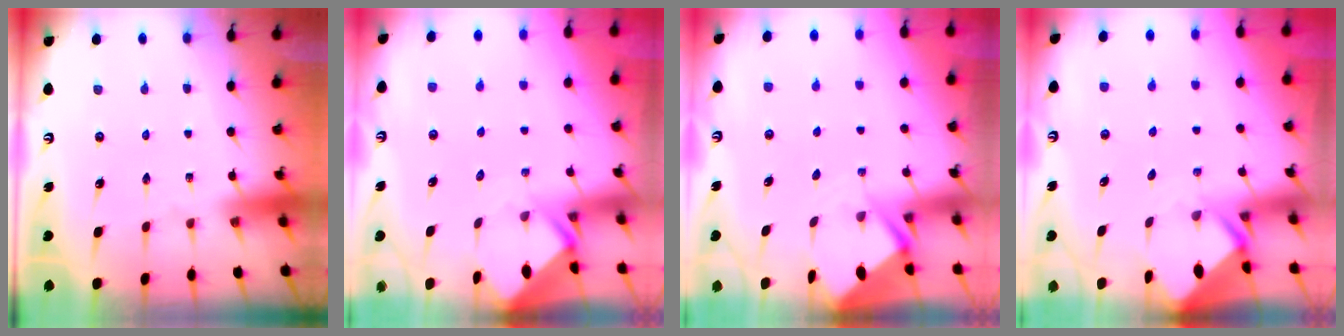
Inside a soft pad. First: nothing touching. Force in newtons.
{"total": 3.5, "press": 3.4, "slide": 0.3}
{"total": 3.6, "press": 3.6, "slide": 0.3}
{"total": 3.4, "press": 3.4, "slide": 0.1}